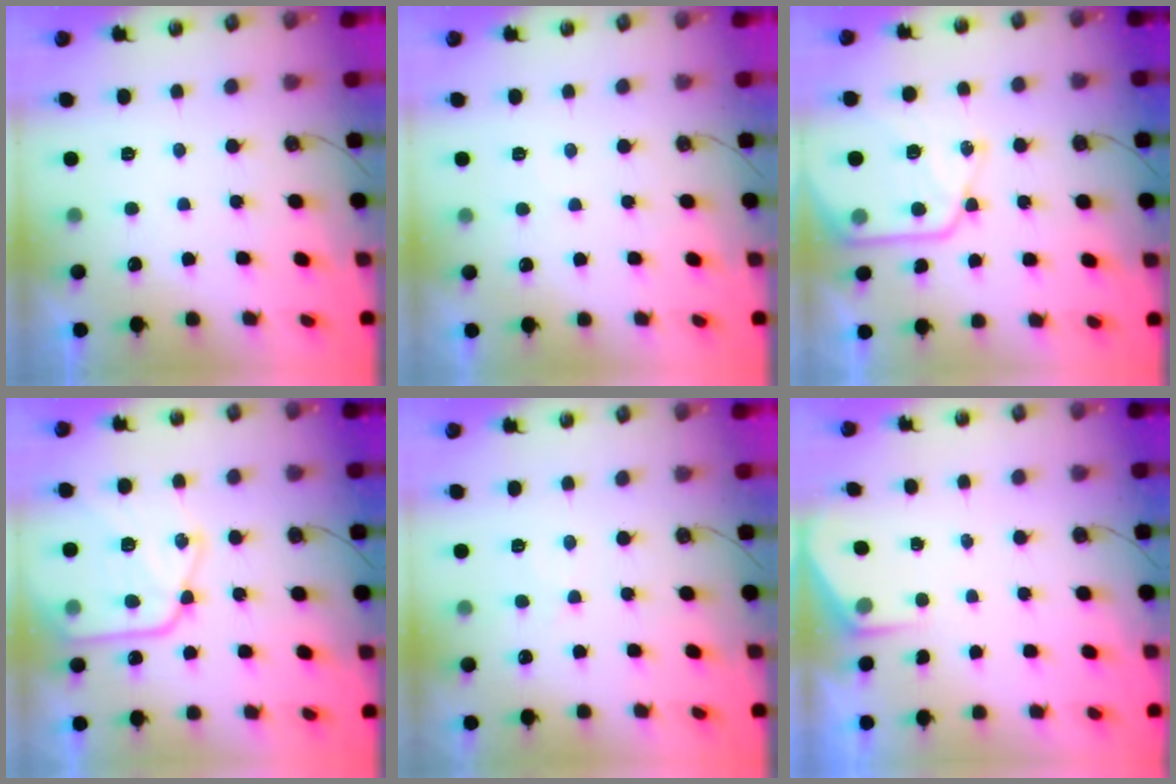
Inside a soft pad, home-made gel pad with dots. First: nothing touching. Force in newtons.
{"total": 4.1, "press": 4.1, "slide": 0.6}
{"total": 15.7, "press": 15.7, "slide": 1.3}
{"total": 20.4, "press": 20.4, "slide": 1.7}
{"total": 3.3, "press": 3.3, "slide": 0.6}
{"total": 1.5, "press": 1.4, "slide": 0.2}